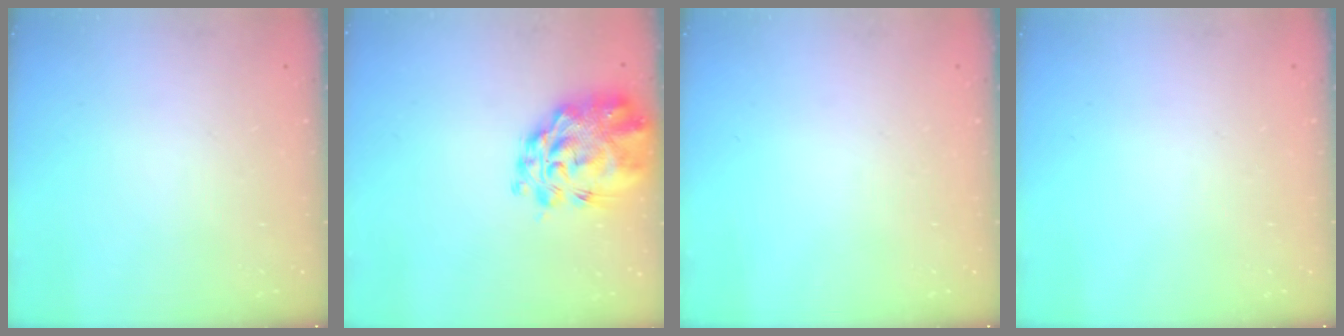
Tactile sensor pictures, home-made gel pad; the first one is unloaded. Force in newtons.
{"total": 7.5, "press": 7.0, "slide": 2.8}
{"total": 0.0}
{"total": 0.0}